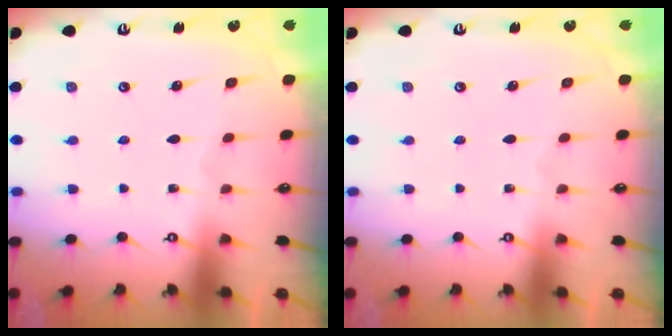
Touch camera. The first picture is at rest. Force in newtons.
{"total": 0.0}